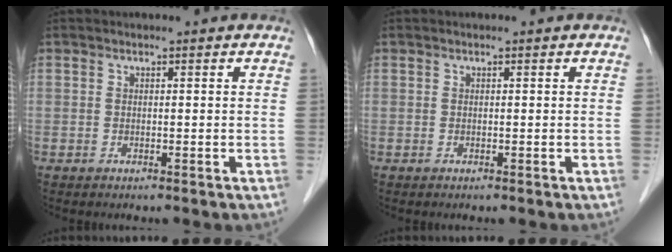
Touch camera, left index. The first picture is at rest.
{"total": 0.0}